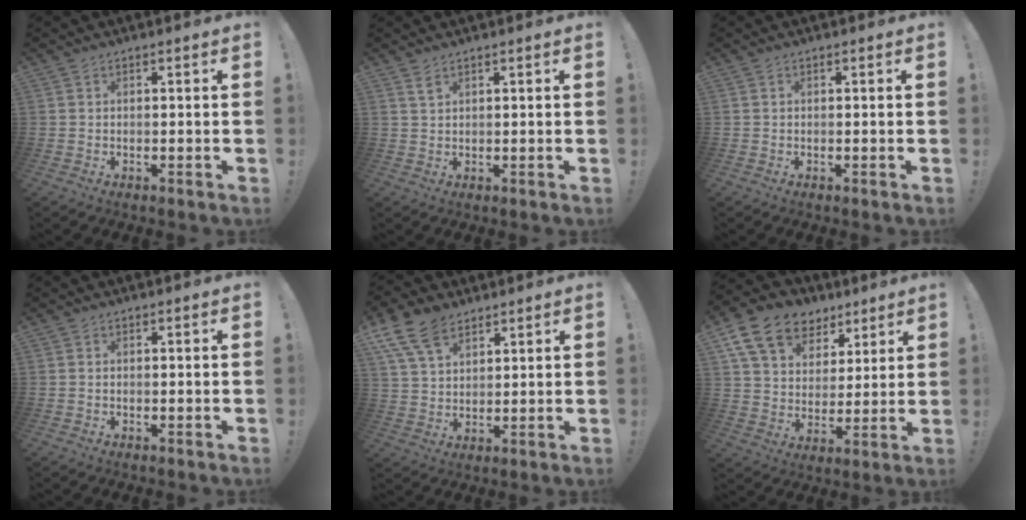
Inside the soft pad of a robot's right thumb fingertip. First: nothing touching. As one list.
[{"total": 2.0, "force": [1.3, 0.9, 1.3], "torque": [-0.016, -0.007, 0.023]}, {"total": 0.0}, {"total": 0.0}, {"total": 11.9, "force": [7.6, 6.9, 6.1], "torque": [-0.114, -0.027, 0.150]}, {"total": 16.0, "force": [9.5, 10.8, 7.0], "torque": [-0.120, -0.050, 0.182]}]